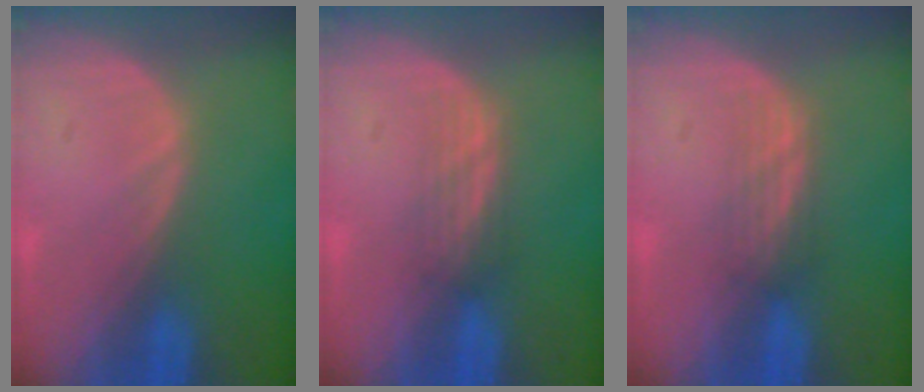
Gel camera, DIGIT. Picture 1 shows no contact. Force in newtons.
{"total": 2.1, "press": 2.1, "slide": 0.3}
{"total": 2.1, "press": 2.1, "slide": 0.3}